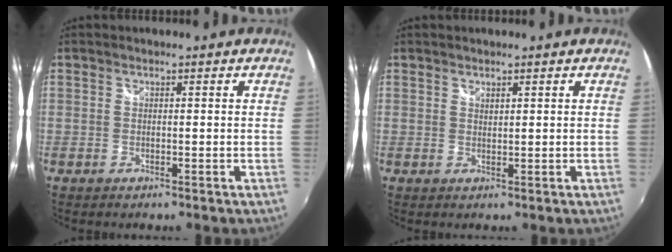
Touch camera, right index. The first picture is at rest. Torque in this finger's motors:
{"motor_torque": [-0.10, 0.17, -0.10, 0.00]}